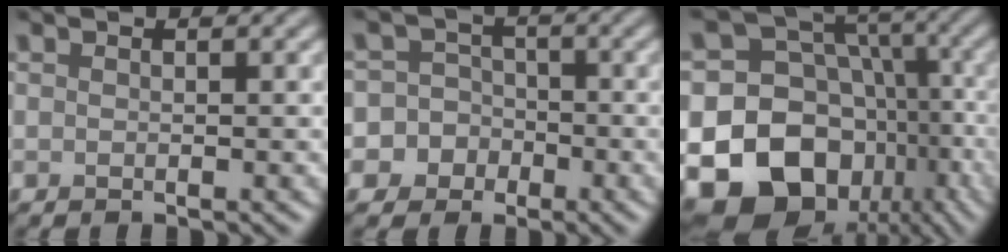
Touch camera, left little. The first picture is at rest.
{"total": 8.2, "force": [-2.9, 7.6, 0.8], "torque": [-0.016, 0.002, -0.084]}
{"total": 19.3, "force": [-8.2, 15.4, 8.3], "torque": [-0.164, -0.039, -0.136]}